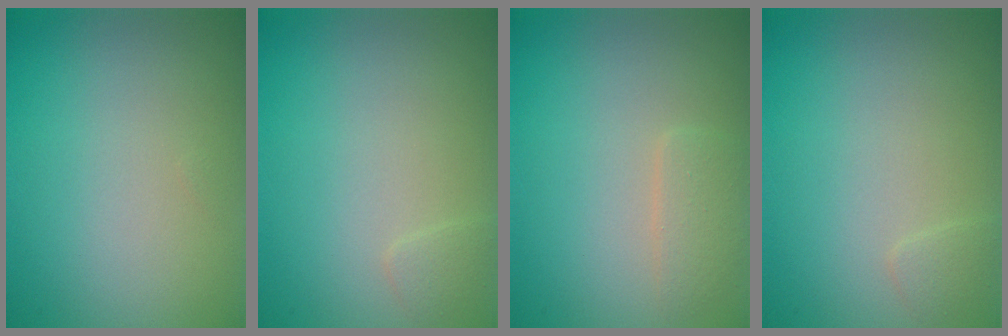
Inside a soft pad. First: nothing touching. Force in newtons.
{"total": 0.8, "press": 0.8, "slide": 0.0}
{"total": 1.5, "press": 1.5, "slide": 0.1}
{"total": 0.8, "press": 0.8, "slide": 0.0}